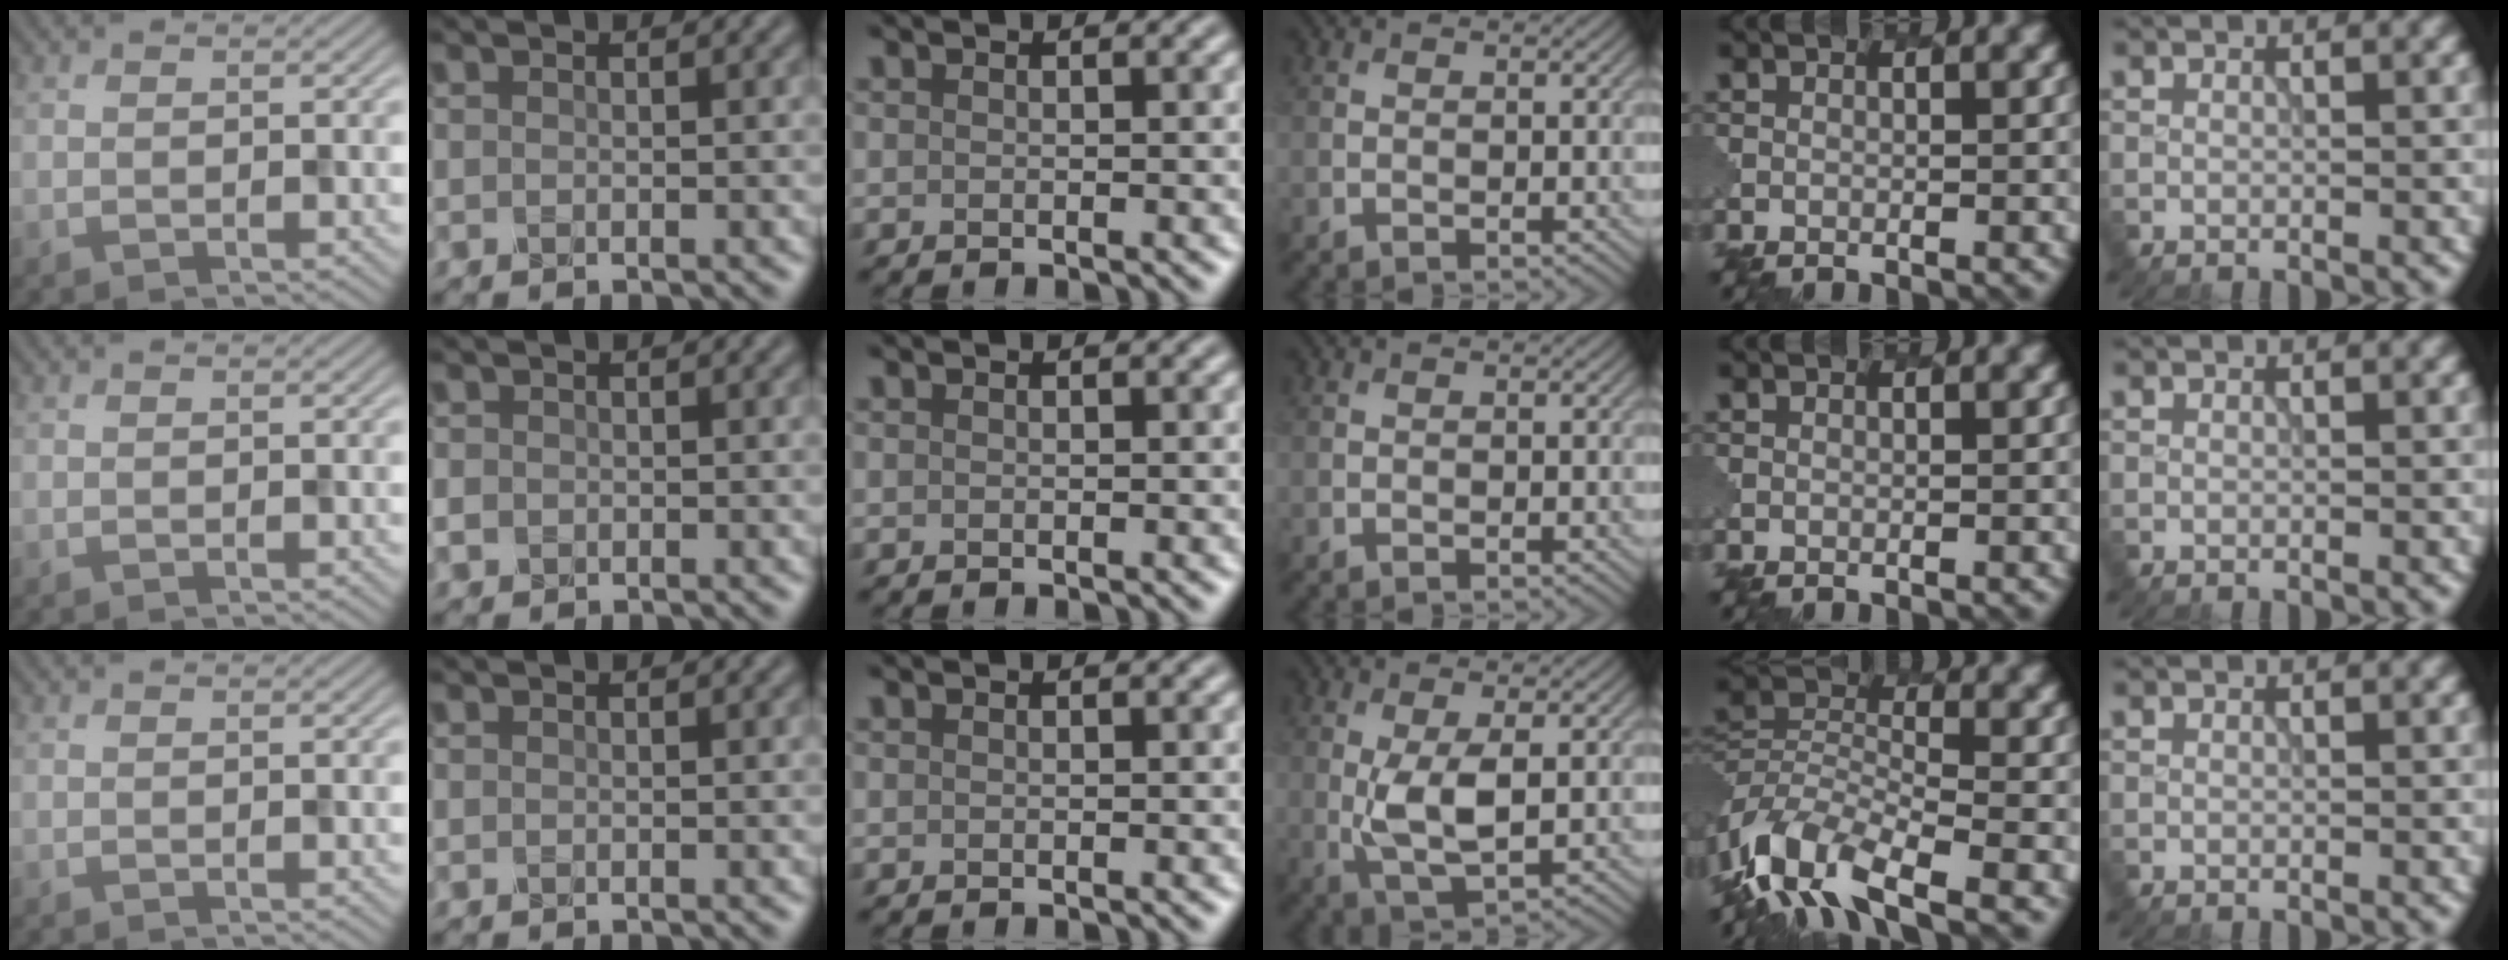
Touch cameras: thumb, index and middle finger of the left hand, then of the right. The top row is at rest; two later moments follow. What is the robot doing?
{"motion": "extract", "object": "pen bag"}